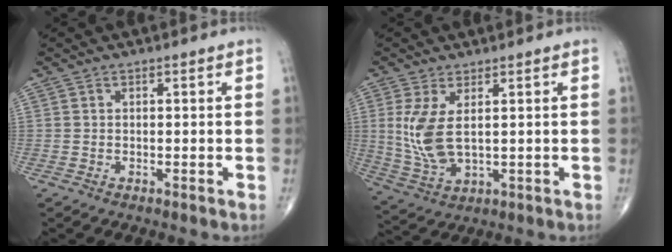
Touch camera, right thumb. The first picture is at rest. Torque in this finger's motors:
{"motor_torque": [-0.17, 0.51, 0.05, 0.15, 0.04]}